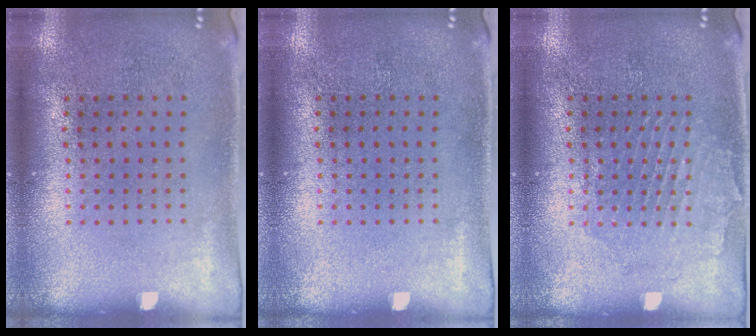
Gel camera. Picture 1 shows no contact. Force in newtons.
{"total": 0.0}
{"total": 1.4, "press": 1.4, "slide": 0.0}